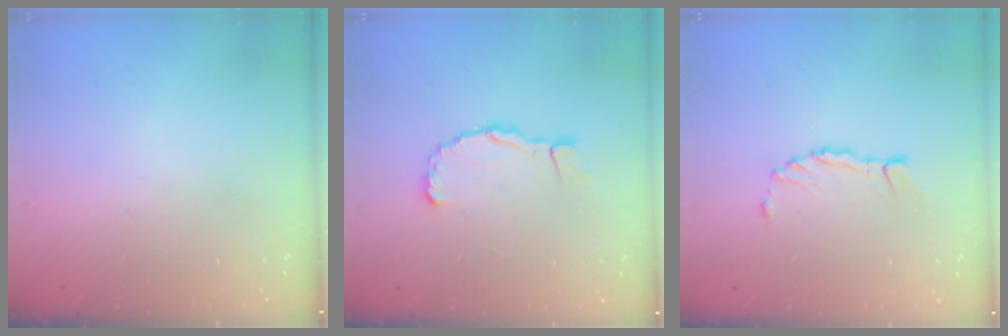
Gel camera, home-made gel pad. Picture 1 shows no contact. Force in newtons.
{"total": 7.3, "press": 7.2, "slide": 0.8}
{"total": 2.7, "press": 2.7, "slide": 0.2}